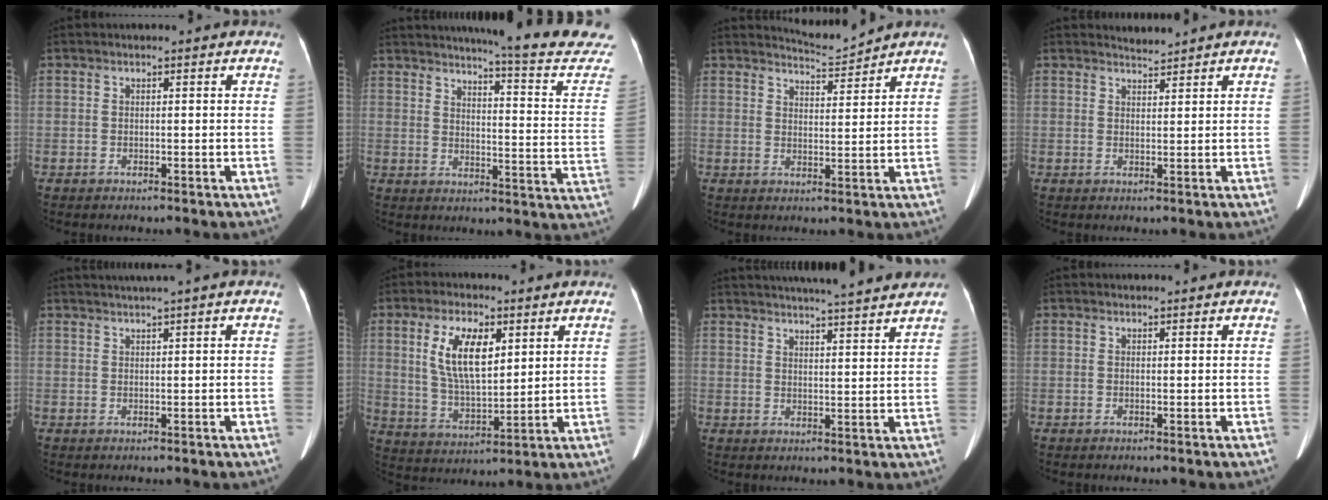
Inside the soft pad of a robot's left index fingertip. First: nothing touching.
{"total": 19.9, "force": [18.2, -0.4, 7.9], "torque": [-0.102, -0.105, 0.203]}
{"total": 3.9, "force": [3.7, -0.9, -0.5], "torque": [0.002, -0.013, 0.067]}
{"total": 1.6, "force": [1.5, -0.3, -0.3], "torque": [-0.004, -0.001, 0.030]}
{"total": 2.9, "force": [2.1, -0.7, 1.9], "torque": [-0.034, 0.017, 0.039]}
{"total": 9.4, "force": [3.4, 3.8, 8.0], "torque": [-0.158, 0.000, 0.068]}
{"total": 15.0, "force": [13.5, 0.3, 6.5], "torque": [-0.098, 0.001, 0.173]}
{"total": 0.6, "force": [0.6, 0.1, 0.1], "torque": [-0.006, 0.008, 0.011]}